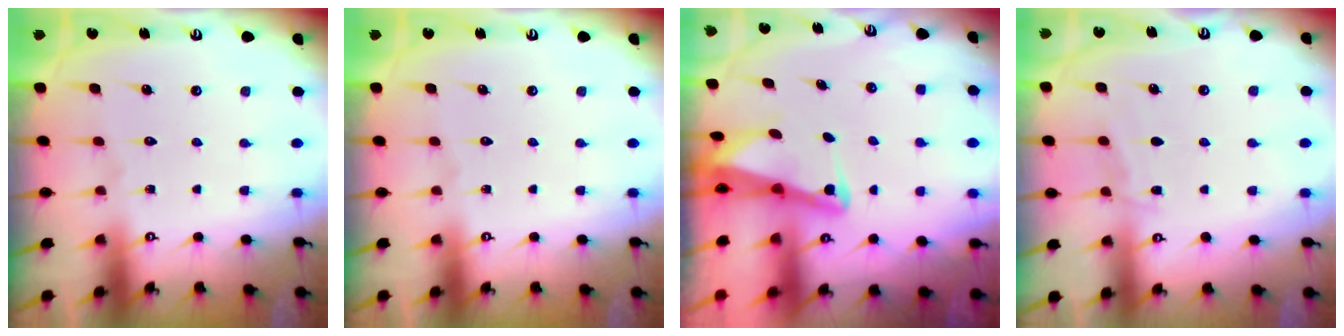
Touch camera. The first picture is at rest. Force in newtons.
{"total": 0.0}
{"total": 3.4, "press": 3.4, "slide": 0.5}
{"total": 4.4, "press": 4.3, "slide": 0.6}